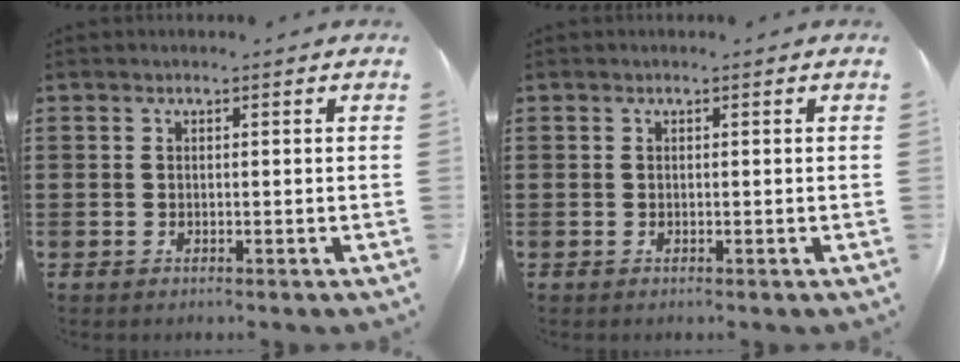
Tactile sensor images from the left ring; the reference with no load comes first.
{"total": 0.0}